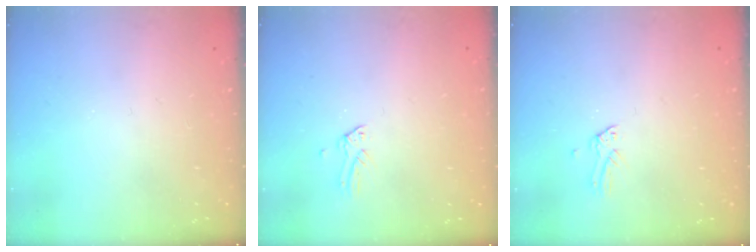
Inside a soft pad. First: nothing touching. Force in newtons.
{"total": 0.0}
{"total": 0.0}